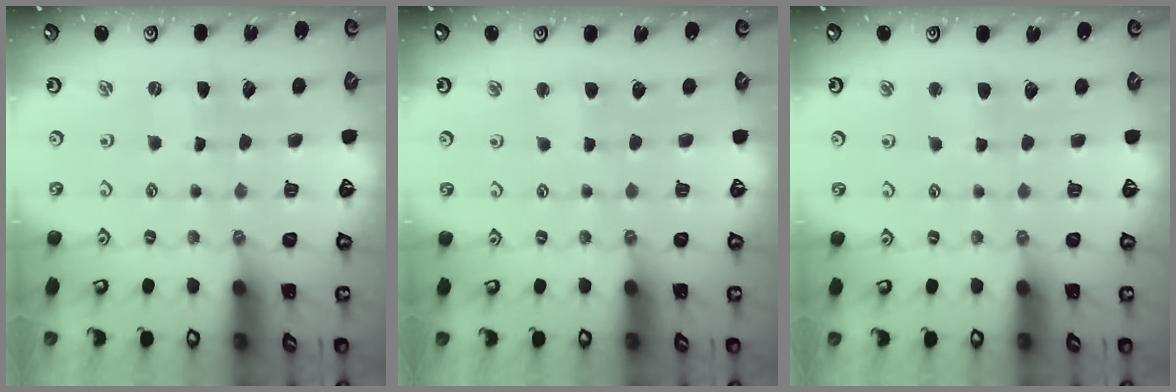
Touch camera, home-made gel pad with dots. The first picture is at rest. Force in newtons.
{"total": 2.9, "press": 2.9, "slide": 0.3}
{"total": 2.4, "press": 2.4, "slide": 0.5}